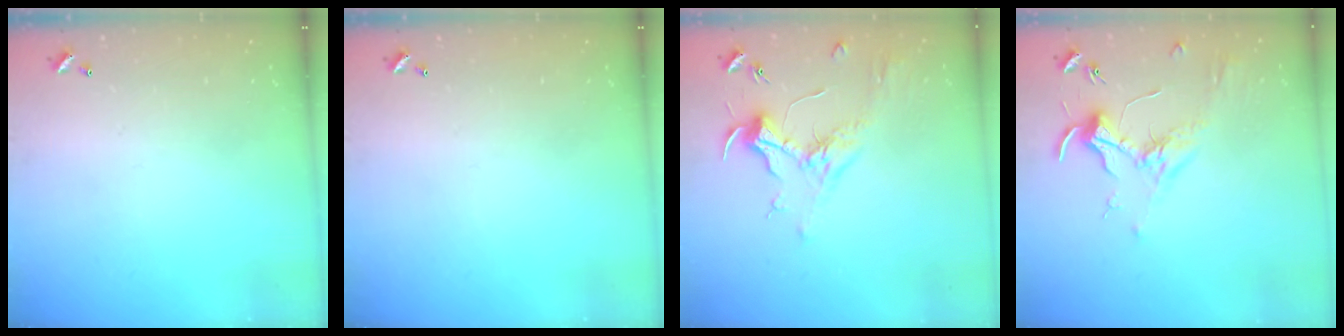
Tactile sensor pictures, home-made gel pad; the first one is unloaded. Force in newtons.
{"total": 0.0}
{"total": 2.0, "press": 1.9, "slide": 0.7}
{"total": 1.7, "press": 1.5, "slide": 0.7}